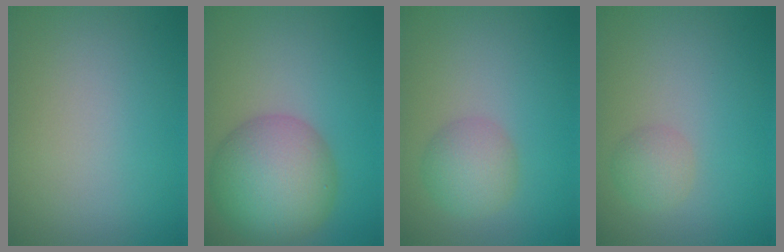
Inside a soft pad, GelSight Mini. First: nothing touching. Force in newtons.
{"total": 8.1, "press": 8.1, "slide": 0.3}
{"total": 2.9, "press": 2.9, "slide": 0.2}
{"total": 1.7, "press": 1.7, "slide": 0.1}